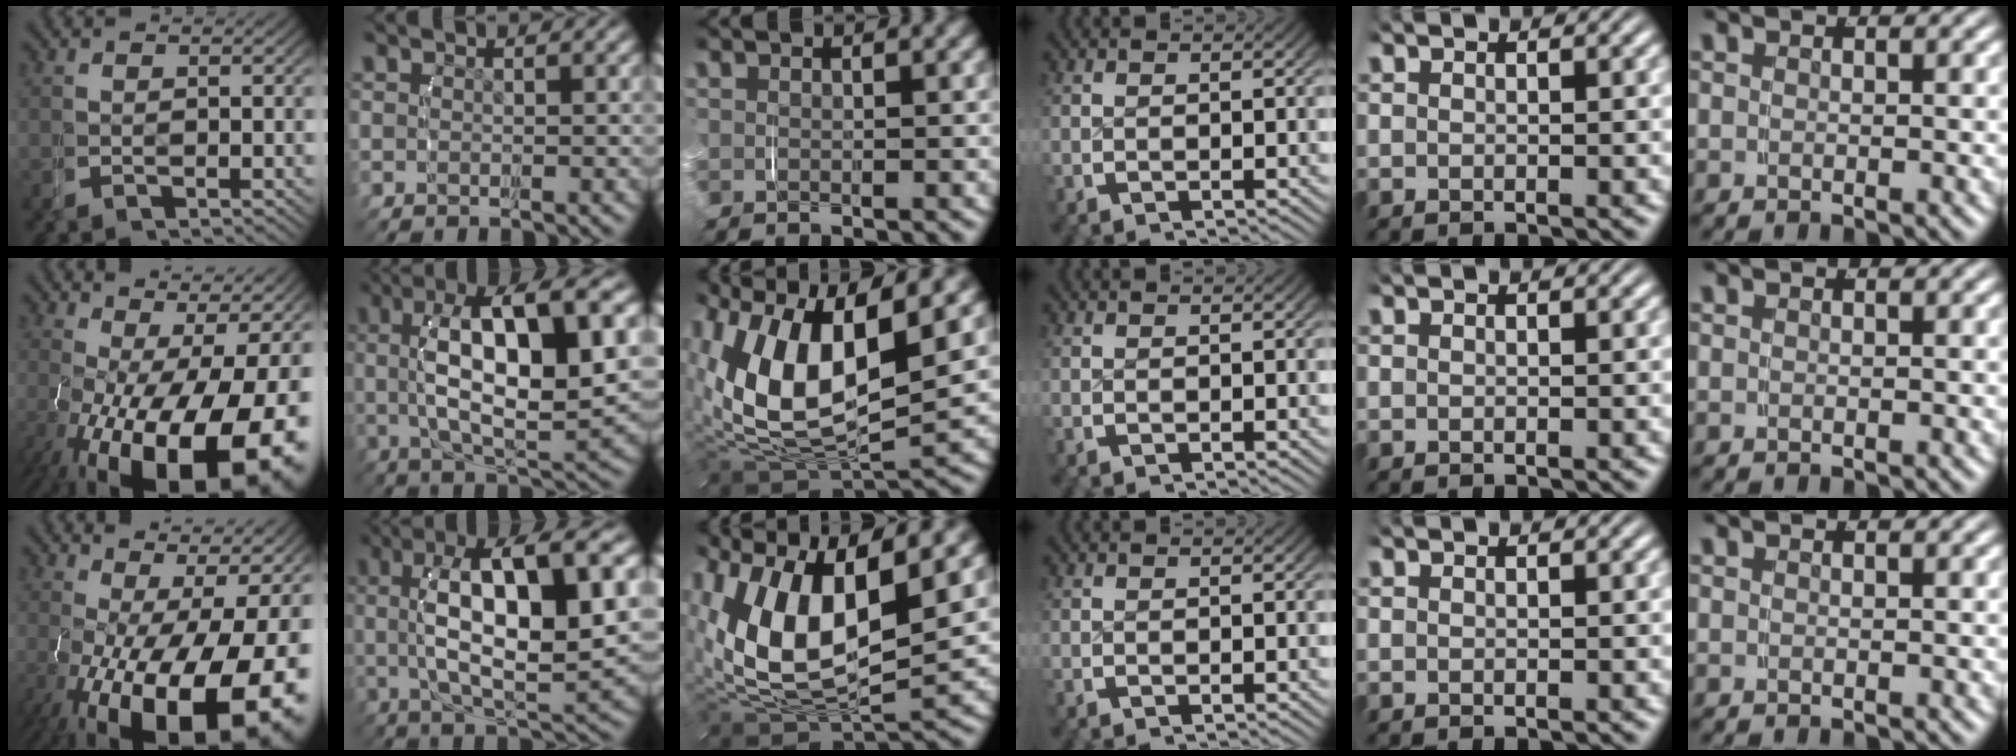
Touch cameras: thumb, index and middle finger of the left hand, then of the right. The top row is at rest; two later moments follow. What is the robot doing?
{"motion": "grasp_and_lifting", "object": "water bottle"}